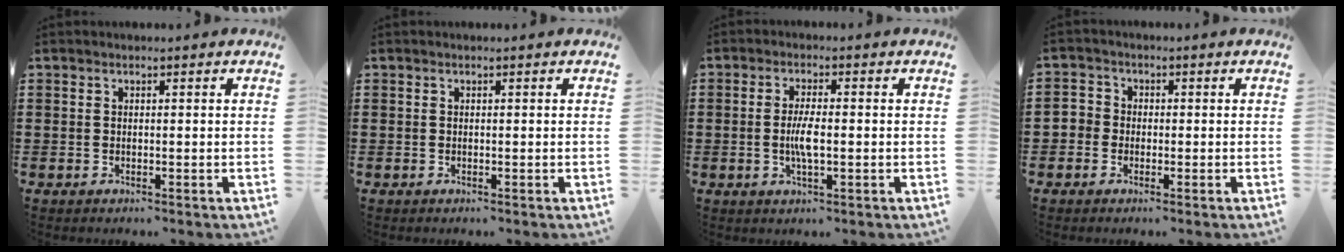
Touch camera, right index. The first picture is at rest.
{"total": 0.0}
{"total": 4.2, "force": [-0.6, 0.9, 4.0], "torque": [-0.085, -0.008, -0.015]}
{"total": 2.1, "force": [-0.9, 1.9, 0.3], "torque": [-0.016, 0.006, -0.021]}